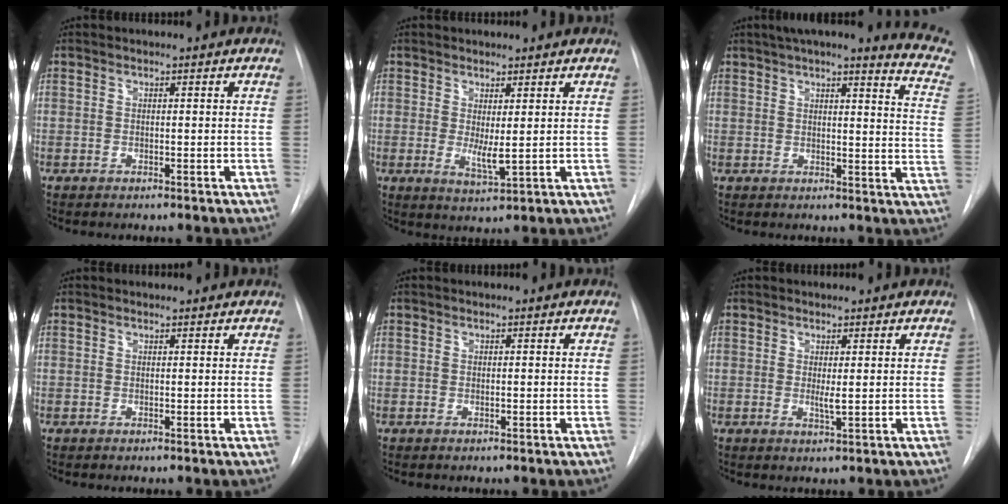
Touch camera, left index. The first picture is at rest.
{"total": 3.4, "force": [0.6, 0.7, 3.3], "torque": [-0.059, -0.012, 0.019]}
{"total": 15.2, "force": [13.4, 0.4, 7.1], "torque": [-0.084, -0.059, 0.140]}
{"total": 1.6, "force": [1.6, 0.3, 0.0], "torque": [-0.010, 0.007, 0.021]}
{"total": 0.0}
{"total": 1.5, "force": [0.5, 0.1, 1.4], "torque": [-0.030, -0.006, 0.011]}